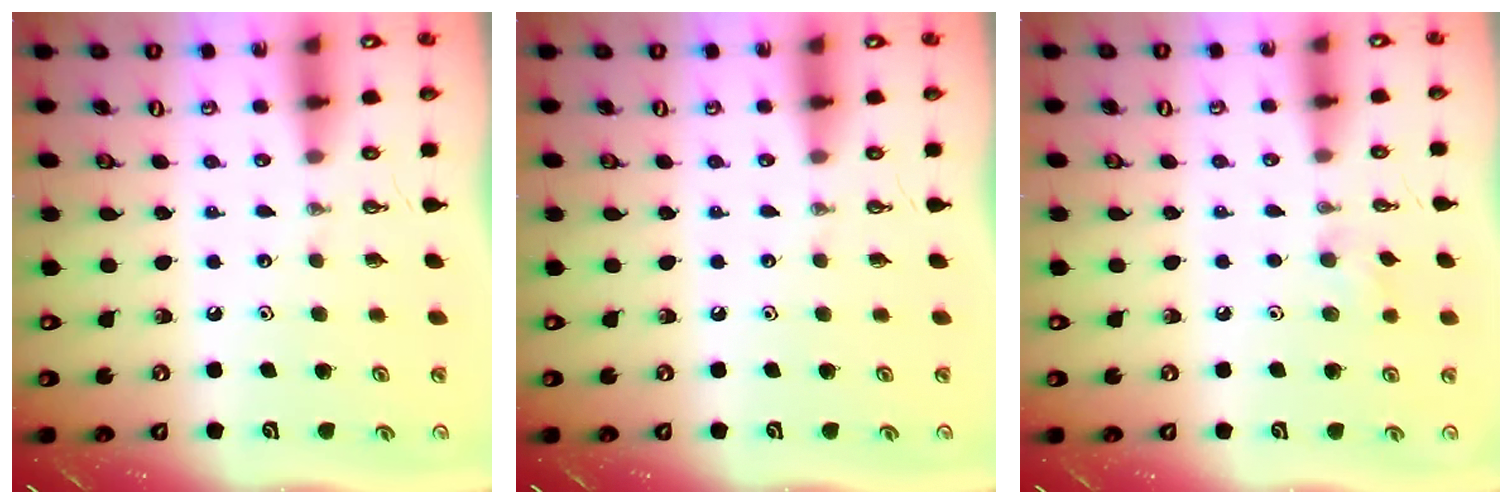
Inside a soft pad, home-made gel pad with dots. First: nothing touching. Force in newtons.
{"total": 0.0}
{"total": 6.8, "press": 6.8, "slide": 1.0}